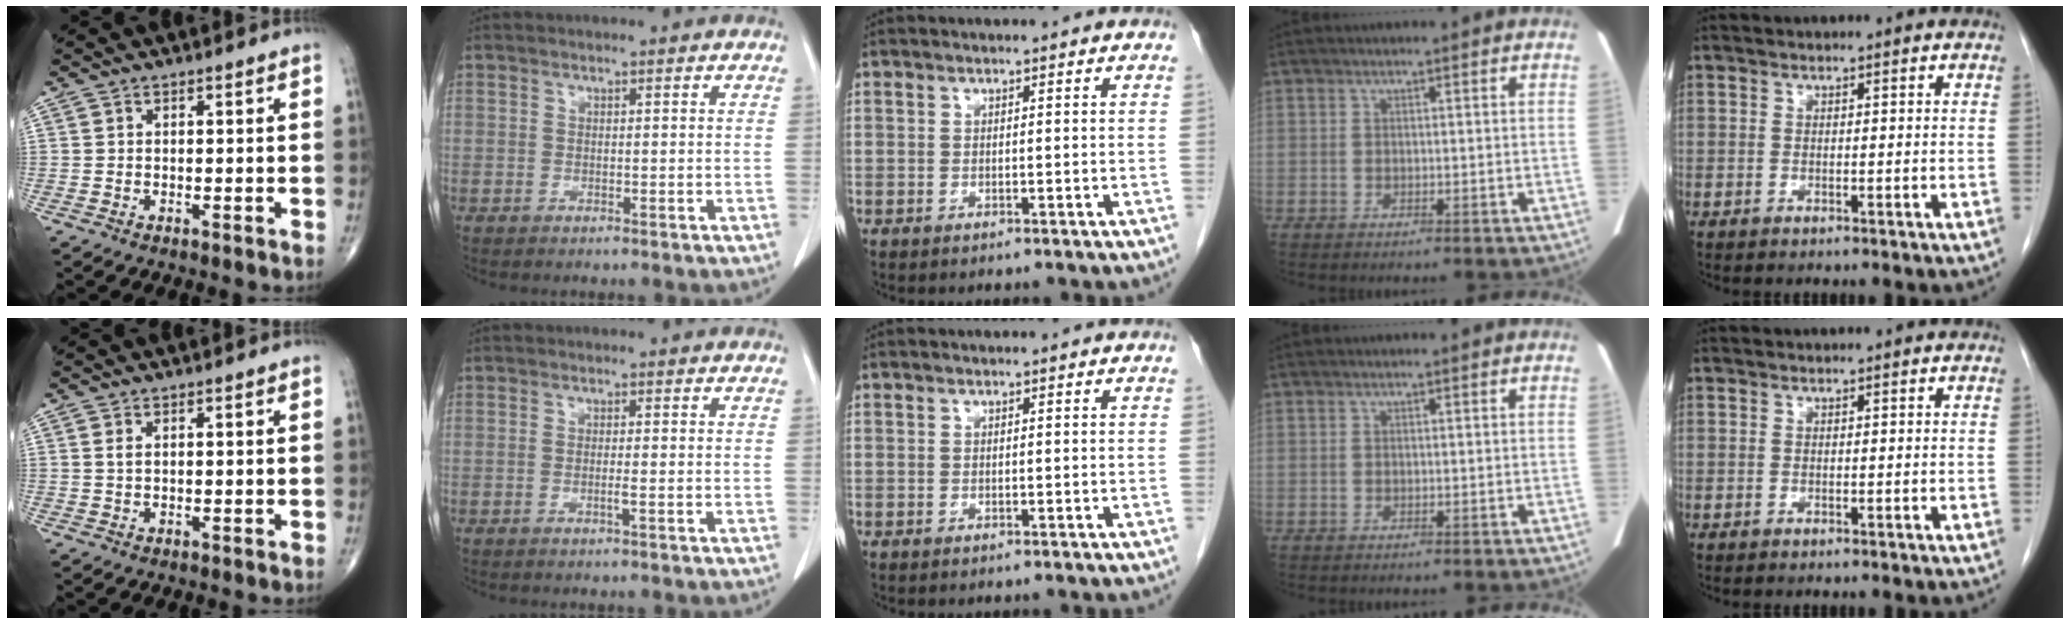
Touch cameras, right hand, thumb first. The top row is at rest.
{"thumb": {"total": 1.2, "force": [0.4, 0.6, 0.9], "torque": [-0.022, 0.006, 0.012]}, "index": {"total": 1.2, "force": [-0.4, -0.3, 1.0], "torque": [-0.021, -0.002, -0.008]}}